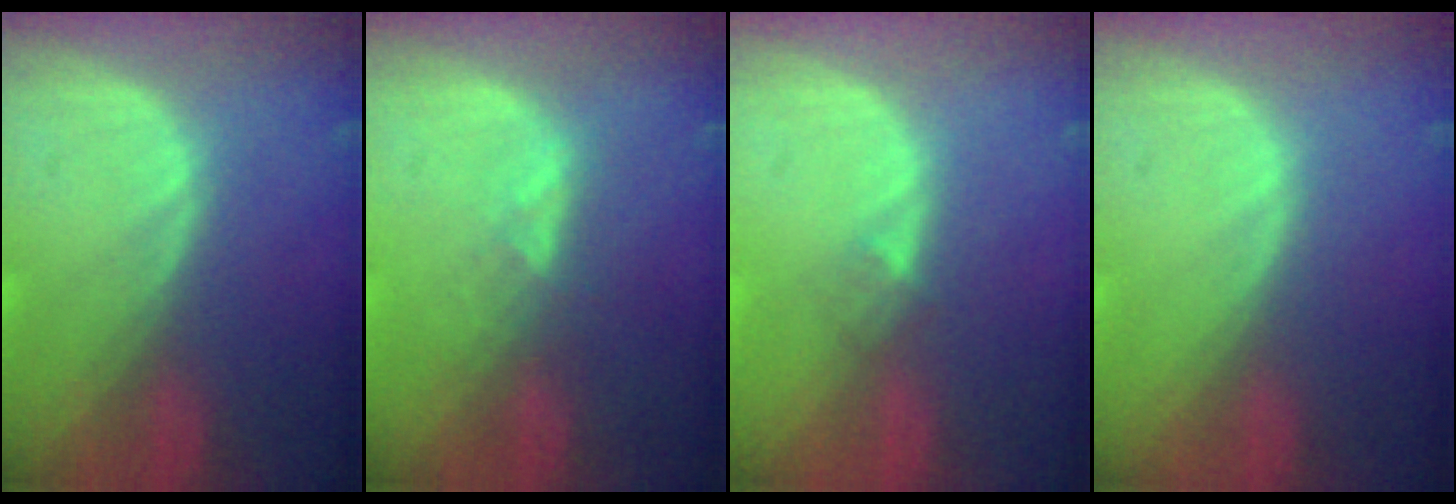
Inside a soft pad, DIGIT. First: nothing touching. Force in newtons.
{"total": 1.6, "press": 1.6, "slide": 0.3}
{"total": 1.5, "press": 1.2, "slide": 1.0}
{"total": 0.0}